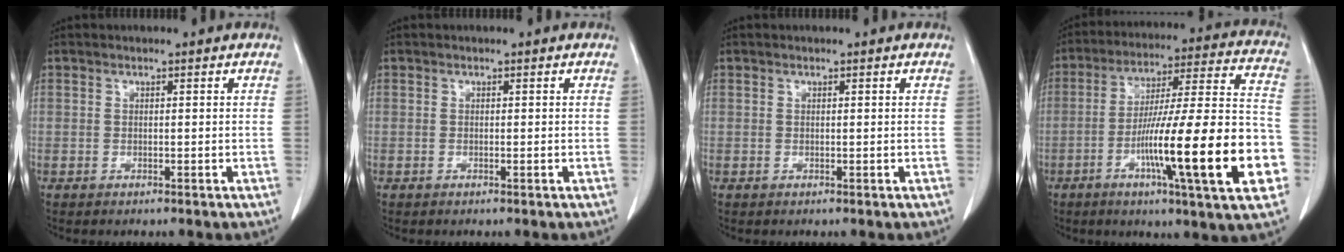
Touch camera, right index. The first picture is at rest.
{"total": 0.0}
{"total": 0.0}
{"total": 23.4, "force": [-7.5, 1.0, 22.1], "torque": [-0.306, -0.005, -0.117]}